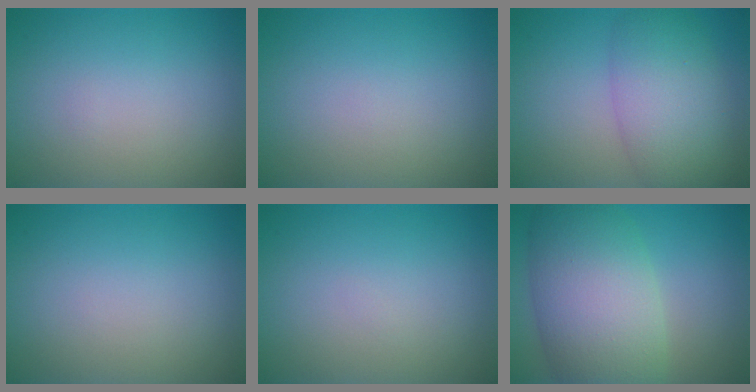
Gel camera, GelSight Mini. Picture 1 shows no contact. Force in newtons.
{"total": 0.0}
{"total": 6.8, "press": 6.8, "slide": 0.2}
{"total": 0.0}
{"total": 0.0}
{"total": 10.1, "press": 10.0, "slide": 0.5}